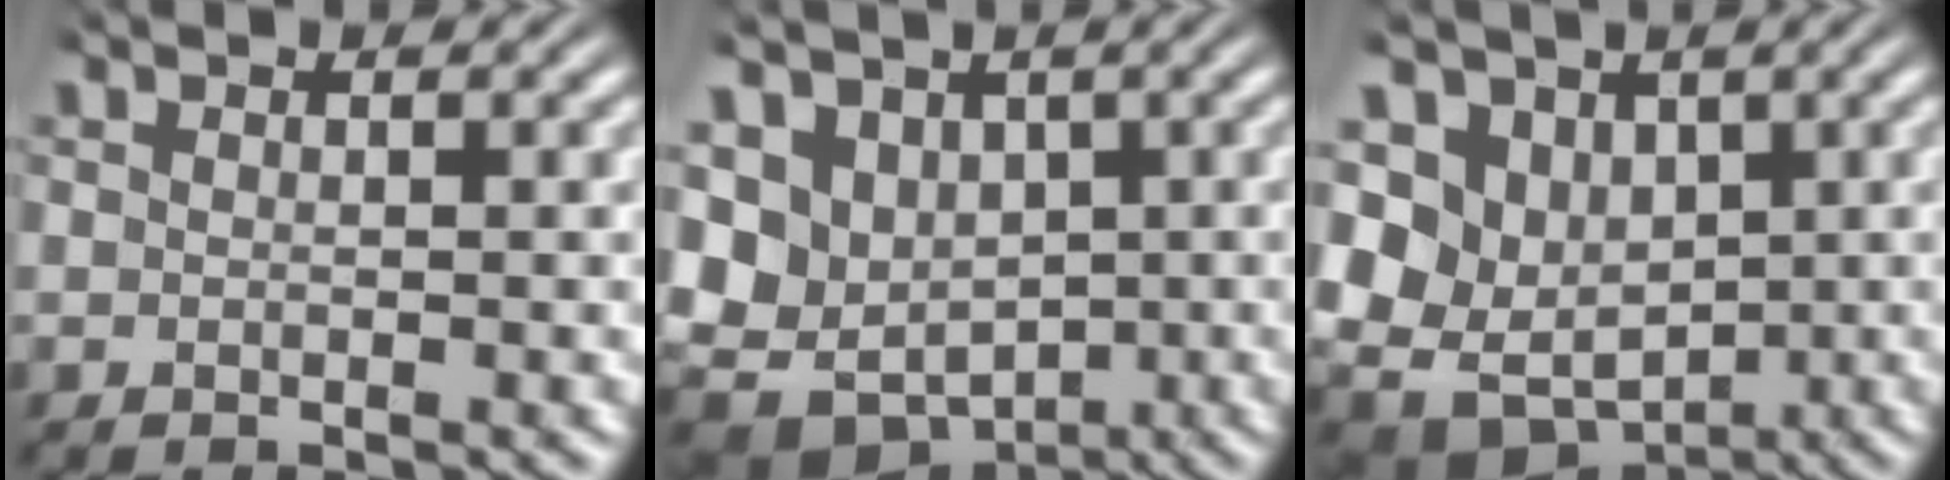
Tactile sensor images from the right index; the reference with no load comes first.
{"total": 11.0, "force": [-1.9, 9.4, 5.4], "torque": [-0.146, -0.056, -0.013]}
{"total": 12.8, "force": [-1.3, 11.1, 6.3], "torque": [-0.162, -0.051, -0.009]}